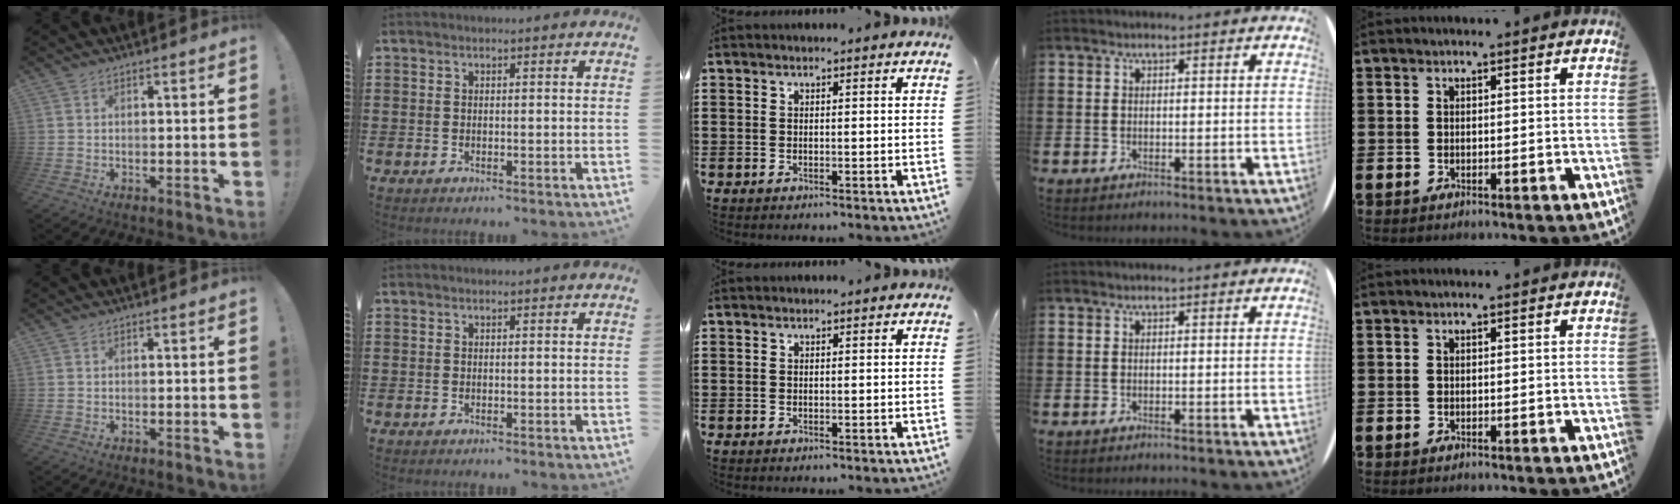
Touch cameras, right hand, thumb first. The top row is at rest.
{}